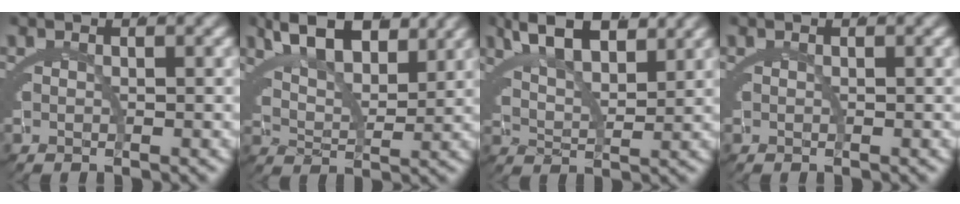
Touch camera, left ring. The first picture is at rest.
{"total": 8.8, "force": [5.2, 4.9, 5.1], "torque": [-0.087, 0.016, 0.071]}
{"total": 7.0, "force": [4.6, 3.1, 4.3], "torque": [-0.078, 0.008, 0.073]}
{"total": 0.0}